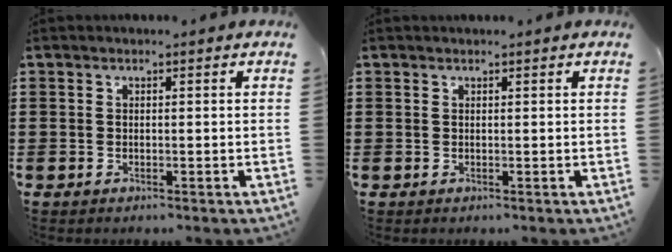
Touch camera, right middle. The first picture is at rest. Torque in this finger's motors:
{"motor_torque": [0.00, 0.00, 0.00, 0.00]}